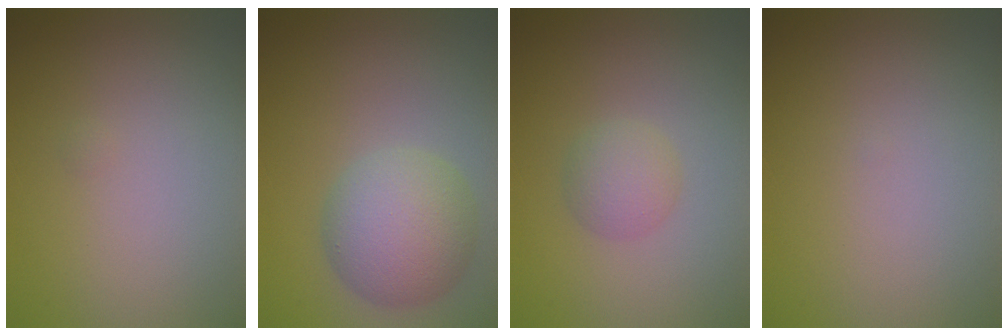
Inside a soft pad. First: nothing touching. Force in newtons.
{"total": 6.0, "press": 6.0, "slide": 0.3}
{"total": 2.2, "press": 2.2, "slide": 0.1}
{"total": 0.0}